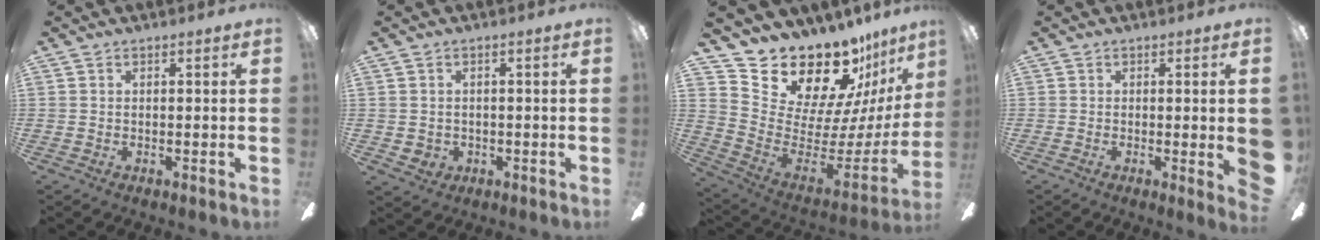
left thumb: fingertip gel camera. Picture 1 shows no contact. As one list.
[{"total": 2.3, "force": [-0.1, 1.9, 1.2], "torque": [-0.023, 0.003, -0.001]}, {"total": 20.6, "force": [18.4, 7.3, 6.0], "torque": [-0.101, -0.163, 0.339]}, {"total": 7.1, "force": [-0.7, 1.1, 7.0], "torque": [-0.092, -0.014, -0.003]}]